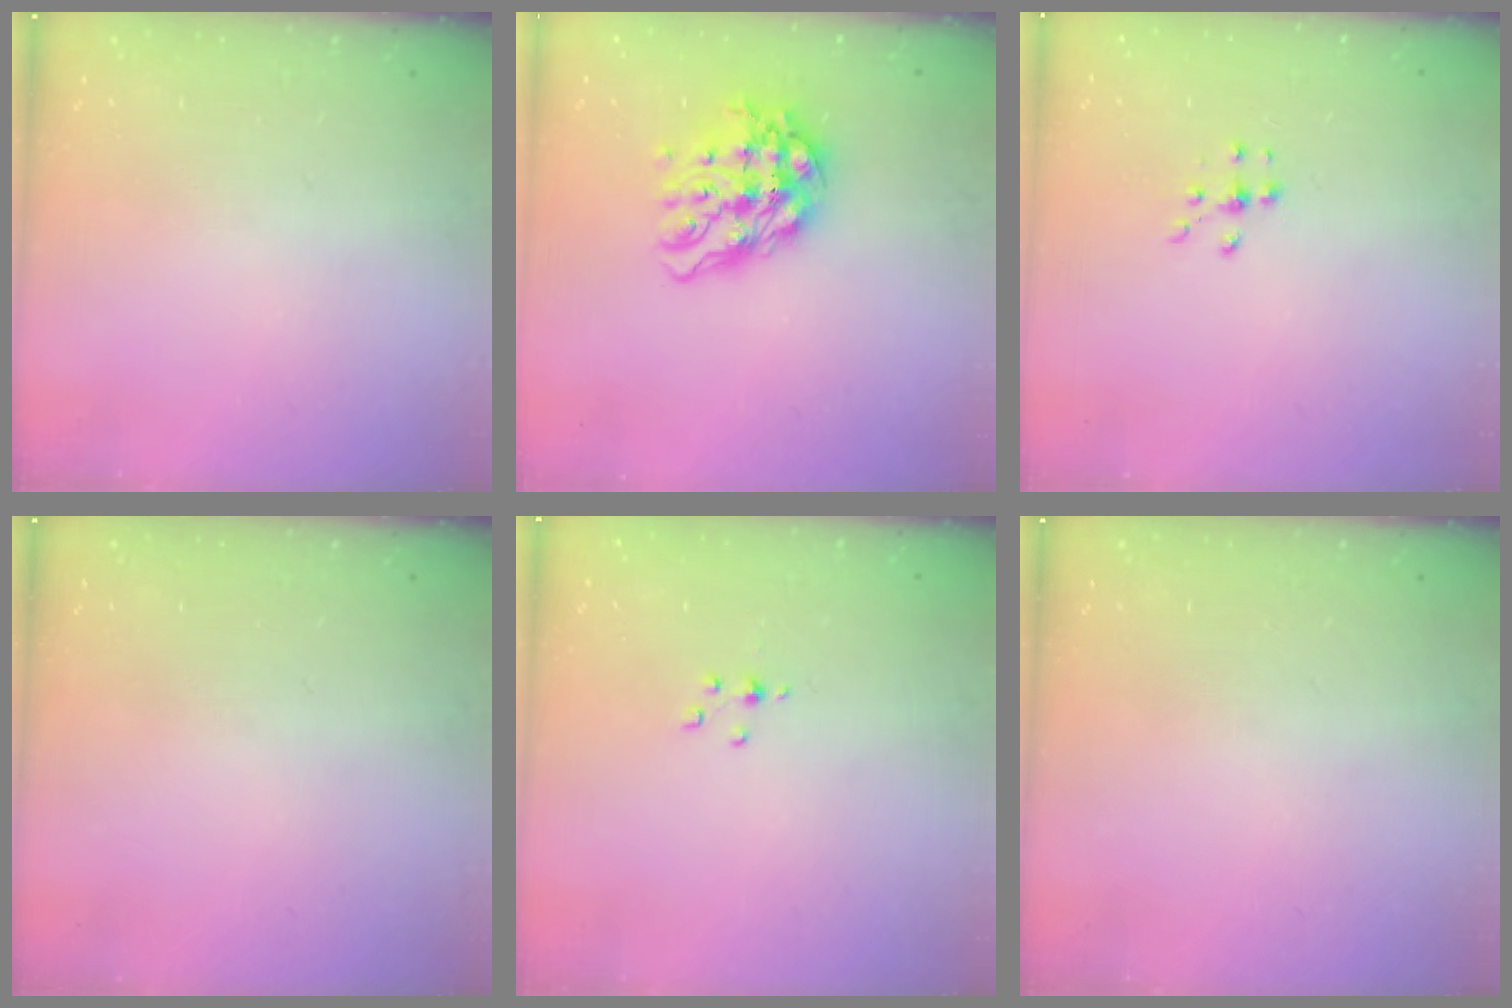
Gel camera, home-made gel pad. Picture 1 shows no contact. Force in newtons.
{"total": 13.0, "press": 12.9, "slide": 1.5}
{"total": 5.0, "press": 5.0, "slide": 0.7}
{"total": 0.0}
{"total": 3.0, "press": 3.0, "slide": 0.5}
{"total": 0.0}